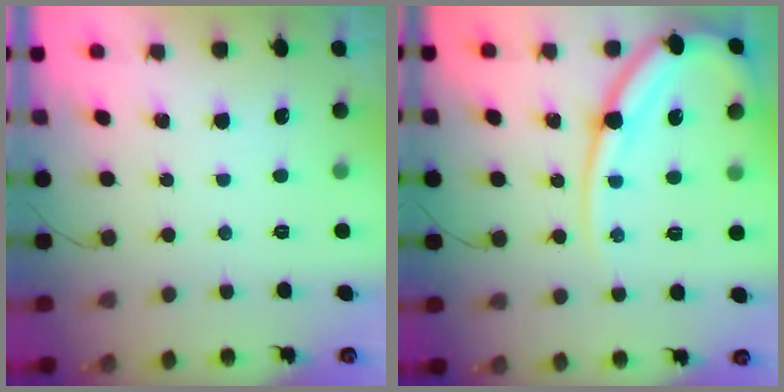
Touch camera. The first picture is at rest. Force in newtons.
{"total": 15.9, "press": 15.8, "slide": 1.8}